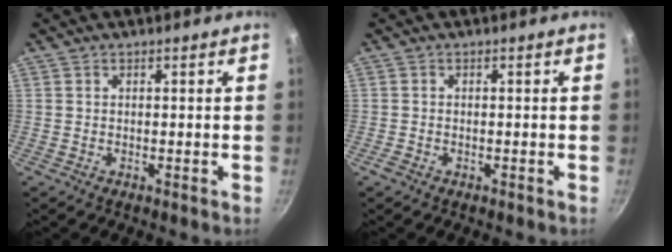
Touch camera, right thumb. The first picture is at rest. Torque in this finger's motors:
{"motor_torque": [0.49, 0.32, 0.05, -0.29, 0.05]}